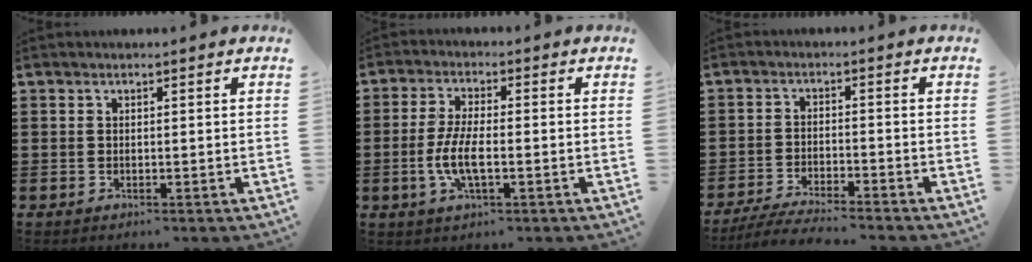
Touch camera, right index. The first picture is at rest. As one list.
[{"total": 6.1, "force": [-1.7, 1.8, 5.6], "torque": [-0.123, -0.007, -0.037]}, {"total": 4.4, "force": [-4.2, -0.2, 1.2], "torque": [-0.027, -0.008, -0.083]}]